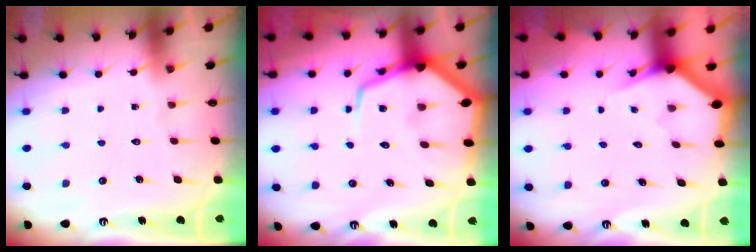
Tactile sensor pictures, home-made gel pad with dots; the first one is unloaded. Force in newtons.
{"total": 13.3, "press": 13.3, "slide": 1.2}
{"total": 2.7, "press": 2.7, "slide": 0.1}